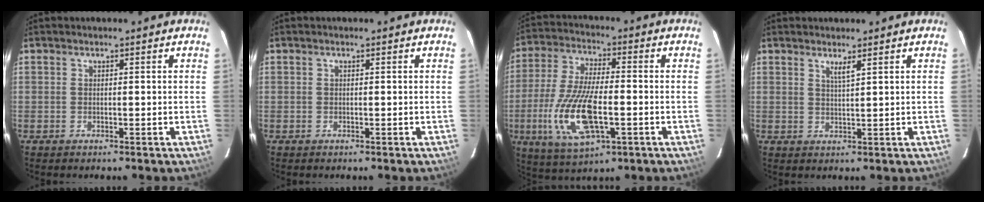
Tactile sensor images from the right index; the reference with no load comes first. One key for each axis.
{"total": 0.0}
{"total": 16.0, "fx": -4.4, "fy": 6.0, "fz": 14.2, "tx": -0.303, "ty": -0.013, "tz": -0.080}
{"total": 1.8, "fx": 1.3, "fy": 0.0, "fz": 1.4, "tx": -0.023, "ty": -0.002, "tz": 0.021}